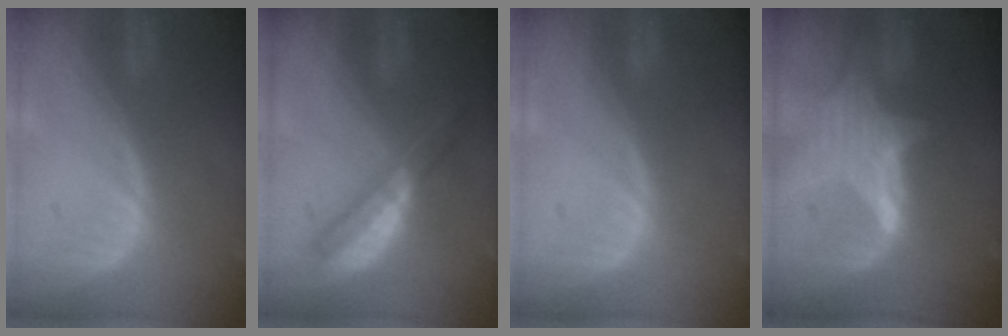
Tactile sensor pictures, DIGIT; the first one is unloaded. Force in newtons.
{"total": 5.0, "press": 4.9, "slide": 0.9}
{"total": 0.0}
{"total": 6.9, "press": 6.4, "slide": 2.5}